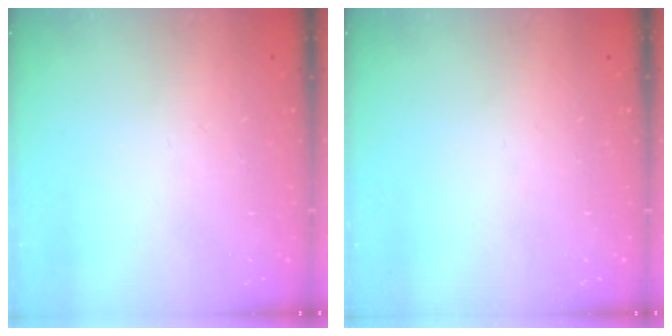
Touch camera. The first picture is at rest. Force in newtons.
{"total": 0.0}